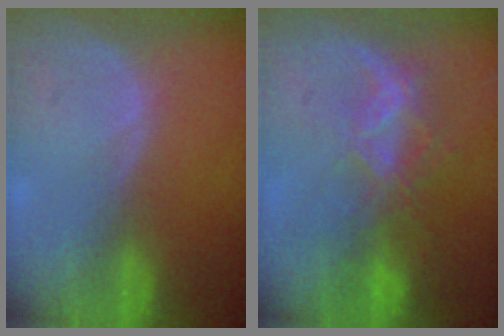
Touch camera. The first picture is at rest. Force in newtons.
{"total": 6.6, "press": 5.8, "slide": 3.1}